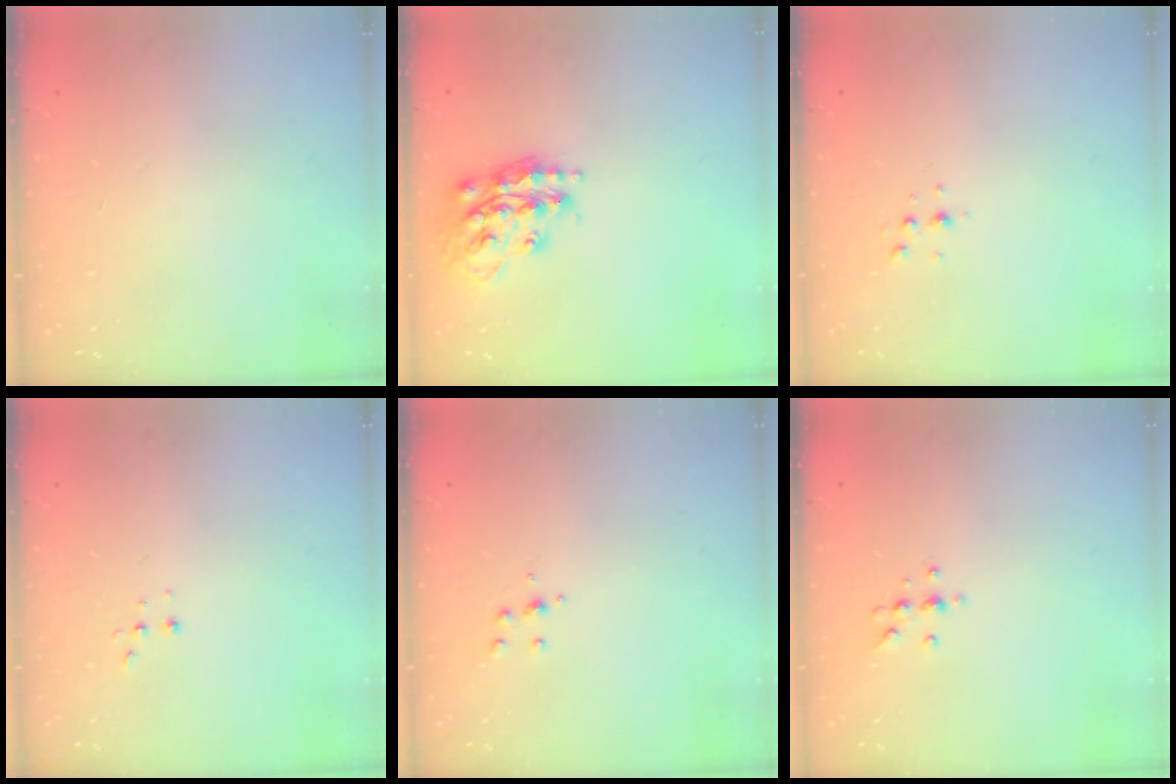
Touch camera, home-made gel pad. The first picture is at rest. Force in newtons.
{"total": 17.3, "press": 17.2, "slide": 1.7}
{"total": 3.6, "press": 3.1, "slide": 1.7}
{"total": 2.2, "press": 2.2, "slide": 0.5}
{"total": 4.1, "press": 4.1, "slide": 0.6}
{"total": 5.7, "press": 5.5, "slide": 1.6}